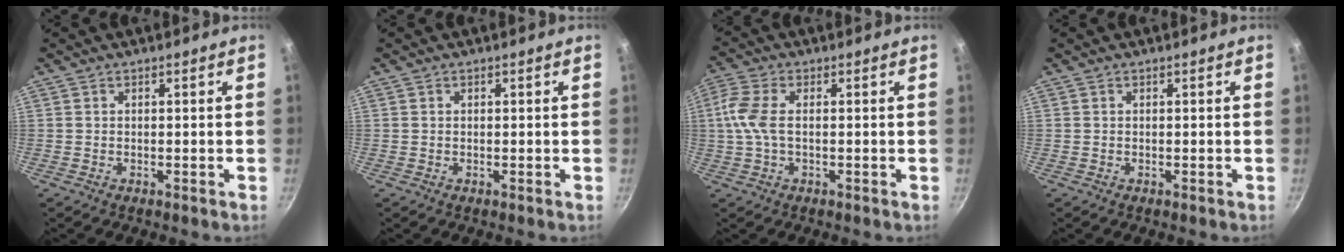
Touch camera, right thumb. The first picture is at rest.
{"total": 0.0}
{"total": 6.5, "force": [0.3, 3.3, 5.6], "torque": [-0.133, 0.013, -0.002]}
{"total": 0.0}